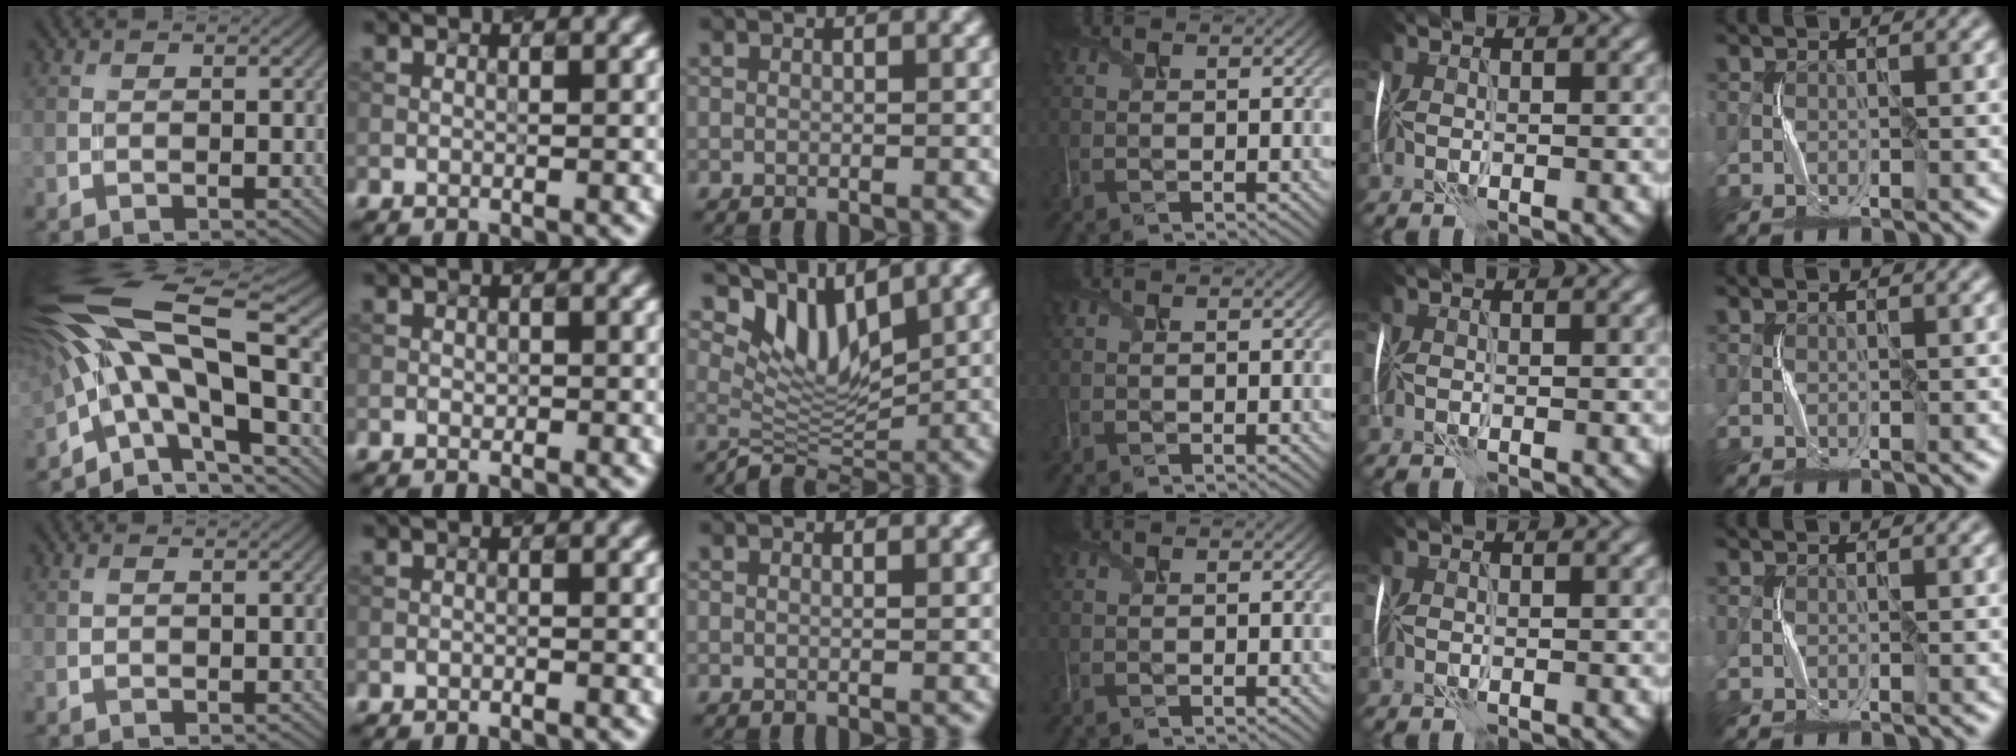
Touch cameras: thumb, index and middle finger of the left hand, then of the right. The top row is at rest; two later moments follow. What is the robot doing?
{"motion": "shake", "object": "plastic piggy bank"}